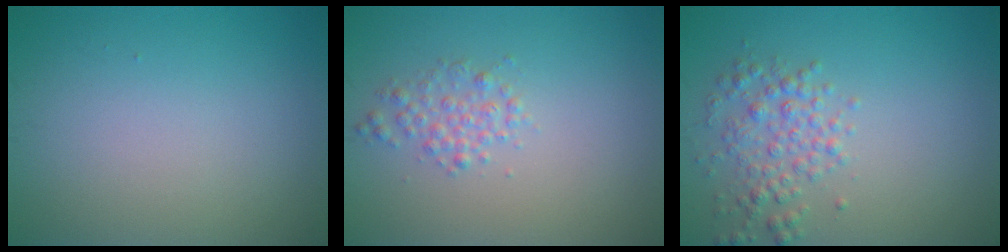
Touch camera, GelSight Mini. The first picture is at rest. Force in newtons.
{"total": 1.8, "press": 1.8, "slide": 0.0}
{"total": 2.8, "press": 2.8, "slide": 0.1}